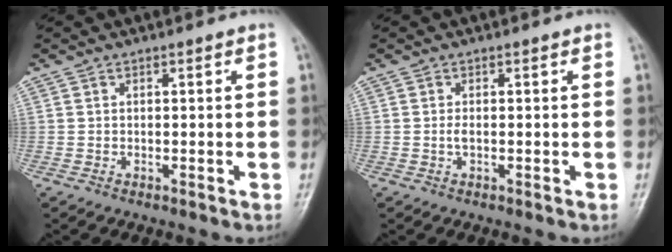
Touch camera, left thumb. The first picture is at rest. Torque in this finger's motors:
{"motor_torque": [-0.10, 0.08, 0.12, -0.02, -0.02]}